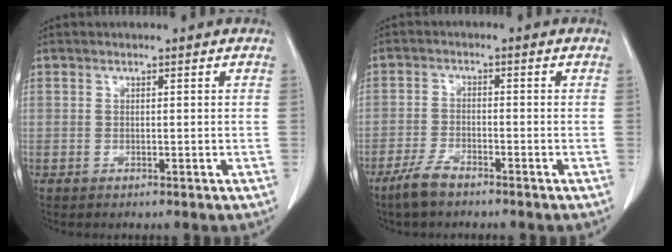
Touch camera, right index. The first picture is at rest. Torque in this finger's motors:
{"motor_torque": [0.15, -0.19, 0.11, 0.04]}